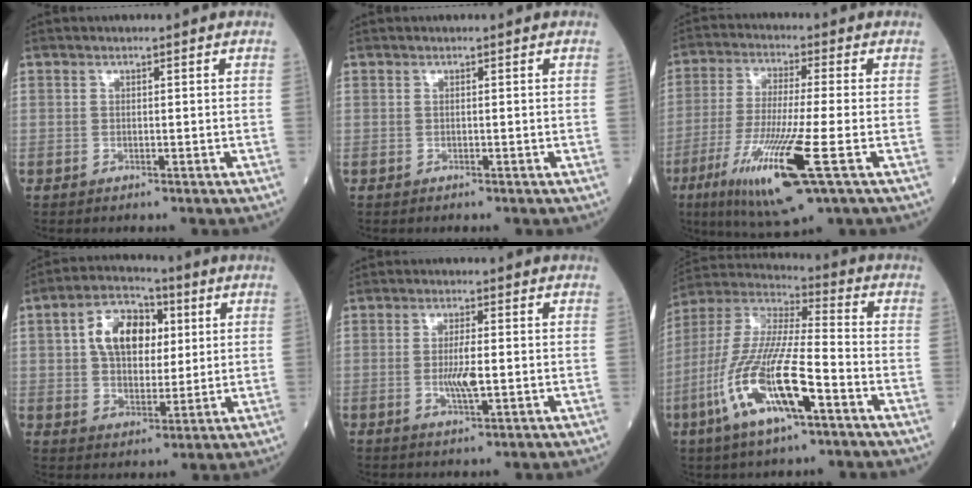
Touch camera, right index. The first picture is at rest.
{"total": 0.0}
{"total": 14.9, "force": [-5.9, 0.6, 13.6], "torque": [-0.275, -0.037, -0.104]}
{"total": 10.6, "force": [2.8, 6.5, 7.9], "torque": [-0.147, 0.026, 0.047]}
{"total": 4.0, "force": [-0.5, 0.6, 4.0], "torque": [-0.080, -0.006, -0.007]}
{"total": 17.2, "force": [-7.0, 3.2, 15.3], "torque": [-0.322, -0.017, -0.132]}